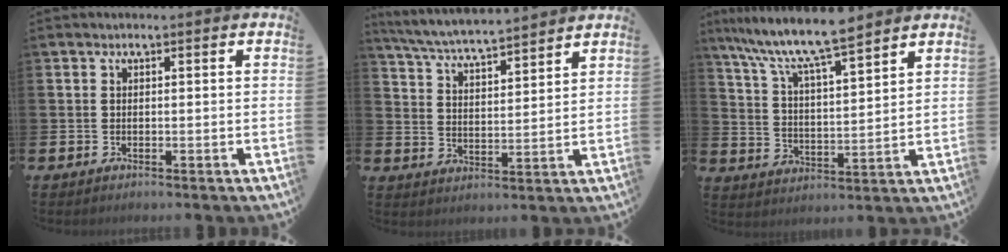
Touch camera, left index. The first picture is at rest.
{"total": 5.9, "force": [5.8, -0.1, 1.2], "torque": [-0.047, -0.042, 0.098]}
{"total": 9.2, "force": [8.3, 0.9, 3.9], "torque": [-0.100, -0.048, 0.143]}